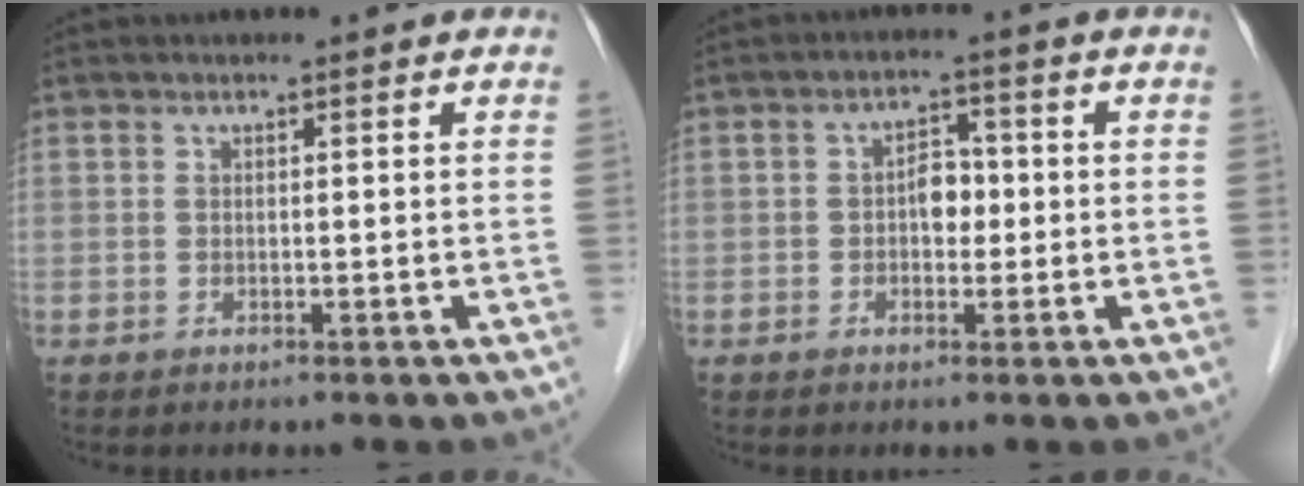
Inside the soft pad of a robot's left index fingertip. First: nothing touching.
{"total": 3.2, "force": [-0.4, 2.1, 2.4], "torque": [-0.035, 0.013, -0.008]}